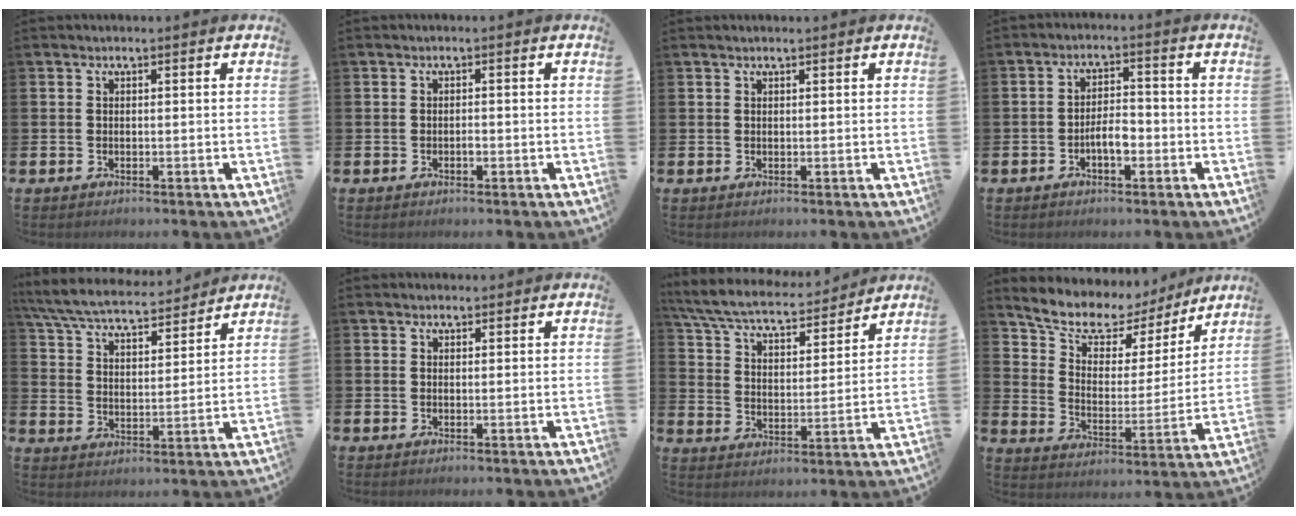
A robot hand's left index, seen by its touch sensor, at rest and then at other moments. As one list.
[{"total": 0.7, "force": [-0.3, 0.3, 0.5], "torque": [-0.009, -0.003, -0.006]}, {"total": 0.5, "force": [0.4, 0.0, 0.3], "torque": [-0.005, 0.002, 0.008]}, {"total": 3.5, "force": [-1.5, 1.4, 2.8], "torque": [-0.049, 0.007, -0.030]}, {"total": 7.0, "force": [6.6, 1.2, 2.1], "torque": [-0.075, -0.040, 0.115]}, {"total": 1.1, "force": [1.0, 0.5, 0.1], "torque": [0.005, 0.002, 0.017]}, {"total": 7.2, "force": [6.7, 1.6, 2.3], "torque": [-0.083, -0.045, 0.114]}, {"total": 8.9, "force": [7.7, 3.8, 2.4], "torque": [-0.090, -0.051, 0.134]}]